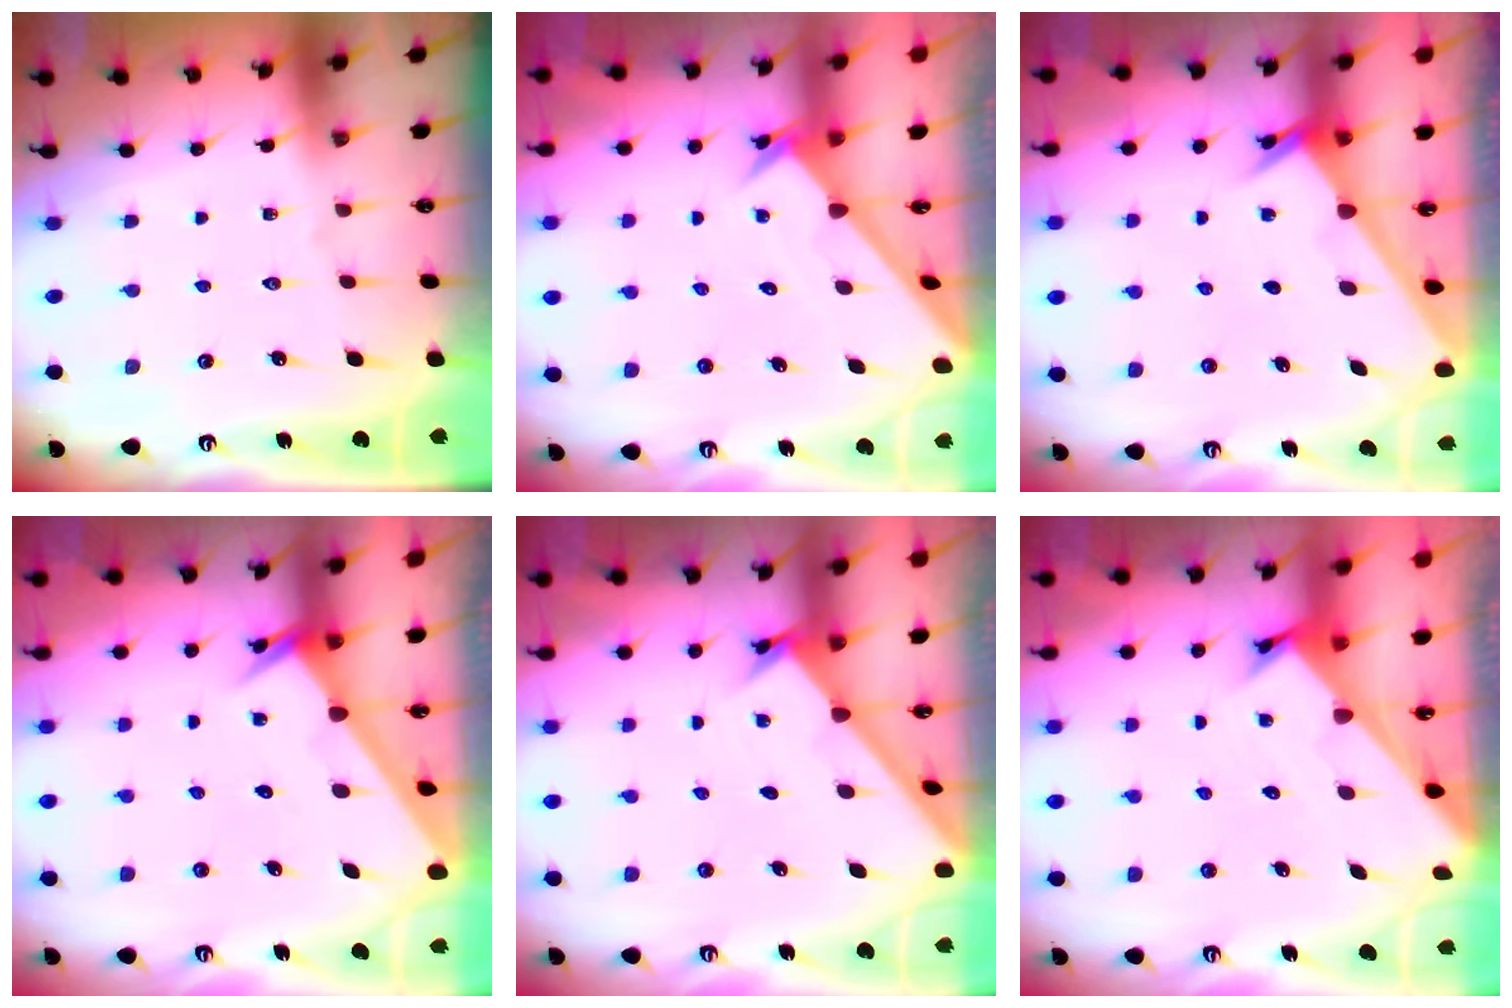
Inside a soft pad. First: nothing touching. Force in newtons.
{"total": 2.6, "press": 2.6, "slide": 0.2}
{"total": 2.5, "press": 2.5, "slide": 0.2}
{"total": 2.6, "press": 2.6, "slide": 0.1}
{"total": 1.6, "press": 1.5, "slide": 0.1}
{"total": 2.4, "press": 2.4, "slide": 0.2}